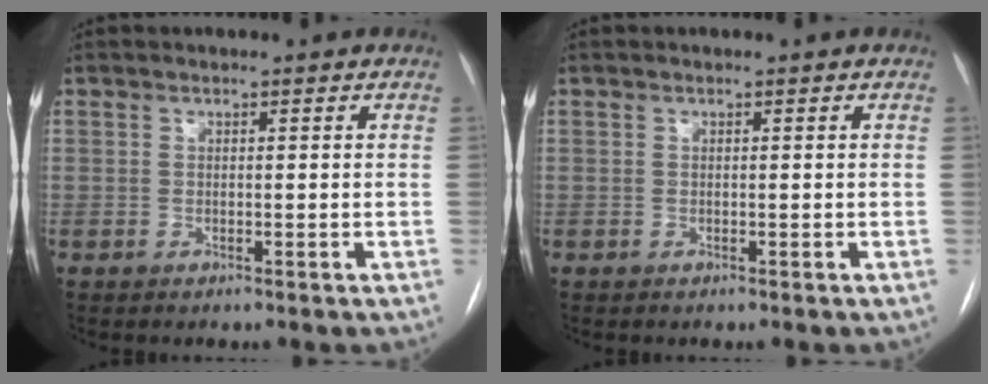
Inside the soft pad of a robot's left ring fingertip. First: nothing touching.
{"total": 0.0}